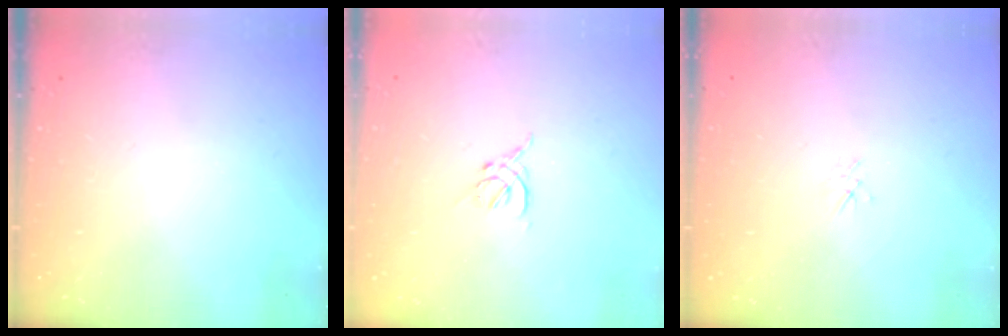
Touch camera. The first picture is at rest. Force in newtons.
{"total": 1.6, "press": 1.5, "slide": 0.6}
{"total": 3.7, "press": 3.6, "slide": 0.5}